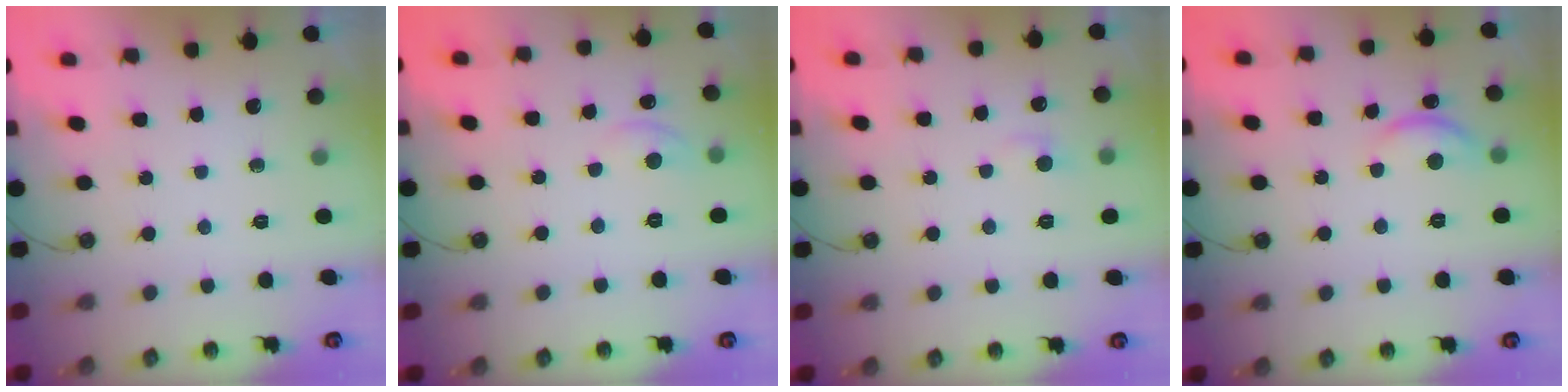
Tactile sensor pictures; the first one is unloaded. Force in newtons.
{"total": 1.1, "press": 0.7, "slide": 0.8}
{"total": 1.3, "press": 1.2, "slide": 0.5}
{"total": 2.8, "press": 2.8, "slide": 0.3}